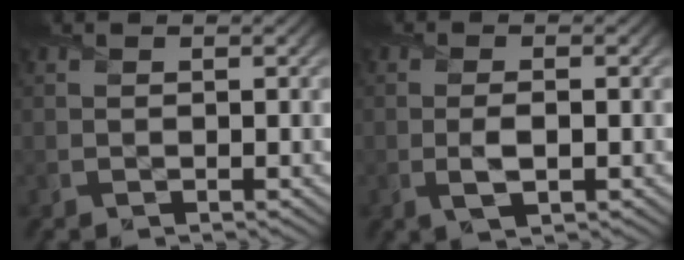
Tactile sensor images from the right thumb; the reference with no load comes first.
{"total": 2.7, "force": [-0.6, 1.1, 2.5], "torque": [-0.054, -0.007, -0.009]}